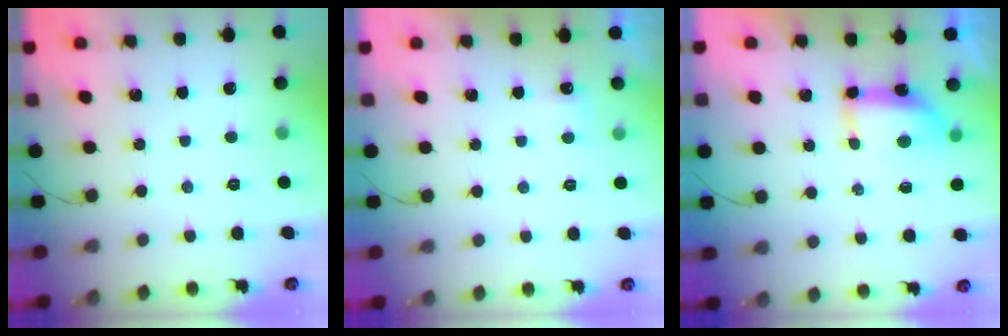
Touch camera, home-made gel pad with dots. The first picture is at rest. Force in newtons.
{"total": 2.3, "press": 2.2, "slide": 0.7}
{"total": 7.5, "press": 7.5, "slide": 0.6}